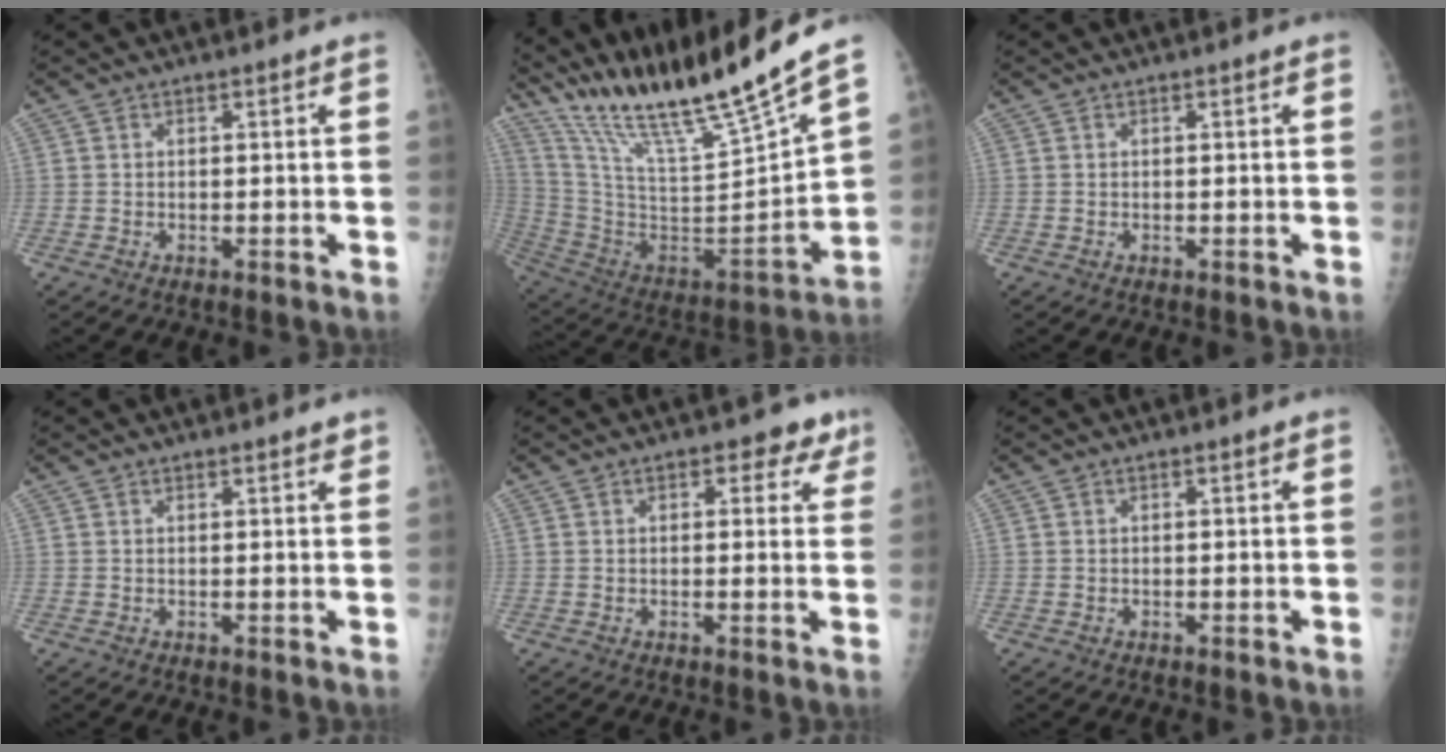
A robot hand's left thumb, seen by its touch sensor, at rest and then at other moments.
{"total": 25.0, "force": [21.0, 0.7, 13.4], "torque": [-0.213, -0.123, 0.375]}
{"total": 0.0}
{"total": 1.3, "force": [1.0, 0.4, 0.6], "torque": [-0.004, -0.003, 0.012]}
{"total": 4.7, "force": [2.4, 2.9, 2.8], "torque": [0.005, -0.004, 0.020]}
{"total": 0.0}